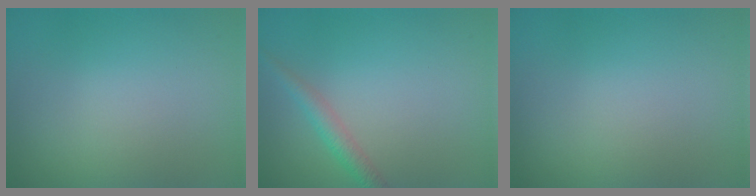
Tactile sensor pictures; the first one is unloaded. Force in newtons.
{"total": 1.9, "press": 1.9, "slide": 0.0}
{"total": 0.0}